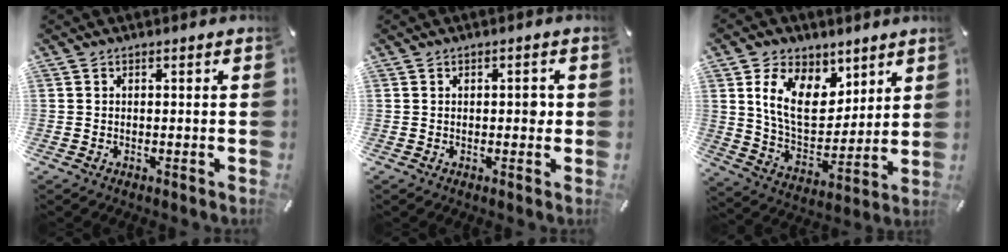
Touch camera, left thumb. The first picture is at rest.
{"total": 2.4, "force": [0.1, 1.3, 2.0], "torque": [-0.021, -0.002, -0.003]}
{"total": 14.2, "force": [6.8, 9.6, 7.9], "torque": [-0.146, -0.029, 0.130]}